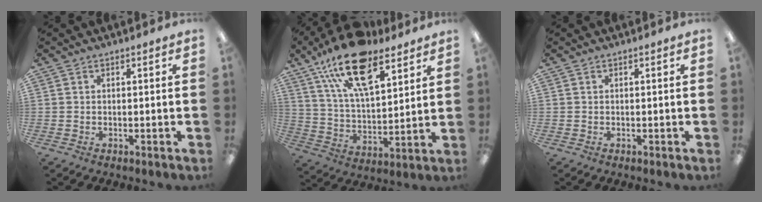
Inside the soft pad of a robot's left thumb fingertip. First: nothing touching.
{"total": 20.2, "force": [12.5, 9.0, 13.1], "torque": [-0.222, -0.057, 0.219]}
{"total": 0.0}